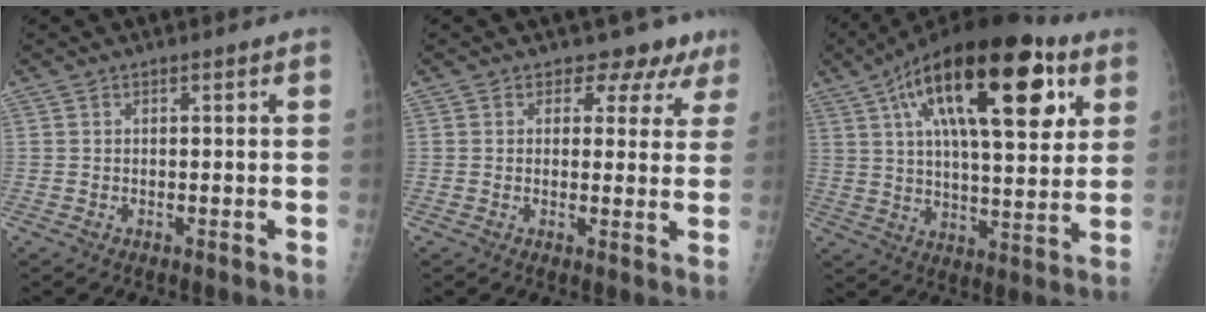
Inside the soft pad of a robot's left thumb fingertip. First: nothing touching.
{"total": 6.4, "force": [5.0, 4.0, 0.7], "torque": [0.032, -0.023, 0.042]}
{"total": 26.3, "force": [11.0, 10.5, 21.4], "torque": [-0.320, -0.006, 0.171]}